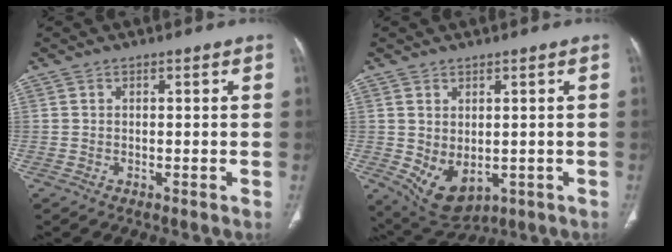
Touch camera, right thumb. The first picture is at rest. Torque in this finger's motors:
{"motor_torque": [-0.62, 0.53, 0.45, 0.55, 0.23]}